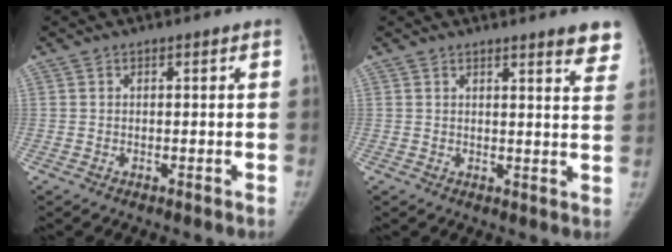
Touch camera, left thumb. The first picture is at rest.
{"total": 7.2, "force": [5.6, 1.0, 4.4], "torque": [-0.028, -0.026, 0.053]}